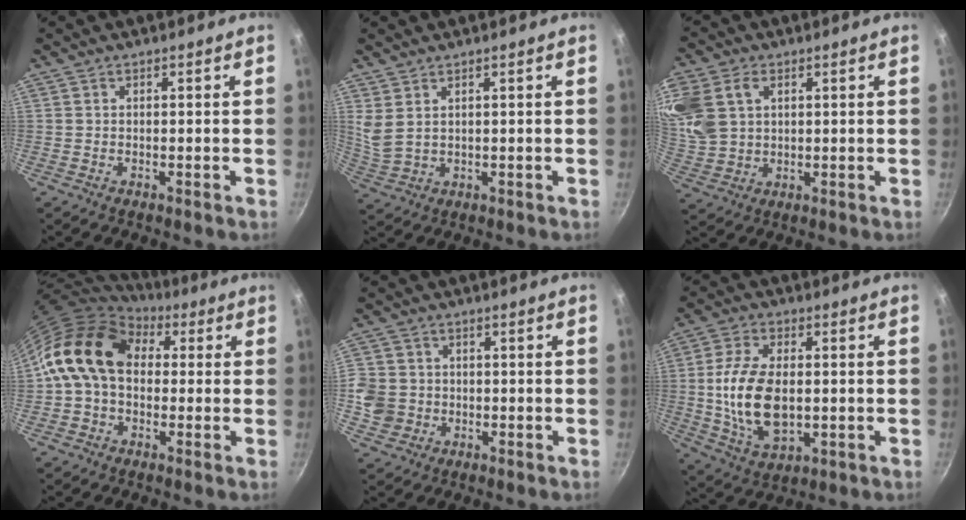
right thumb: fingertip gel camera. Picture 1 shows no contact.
{"total": 4.0, "force": [2.2, 2.0, 2.6], "torque": [-0.051, -0.017, 0.053]}
{"total": 16.2, "force": [5.2, 12.1, 9.5], "torque": [-0.225, 0.015, 0.108]}
{"total": 14.0, "force": [2.8, 10.2, 9.2], "torque": [-0.130, 0.017, 0.030]}
{"total": 8.3, "force": [-1.0, 7.8, 2.7], "torque": [-0.046, 0.011, -0.021]}
{"total": 14.5, "force": [-0.4, 8.5, 11.8], "torque": [-0.216, 0.003, -0.001]}